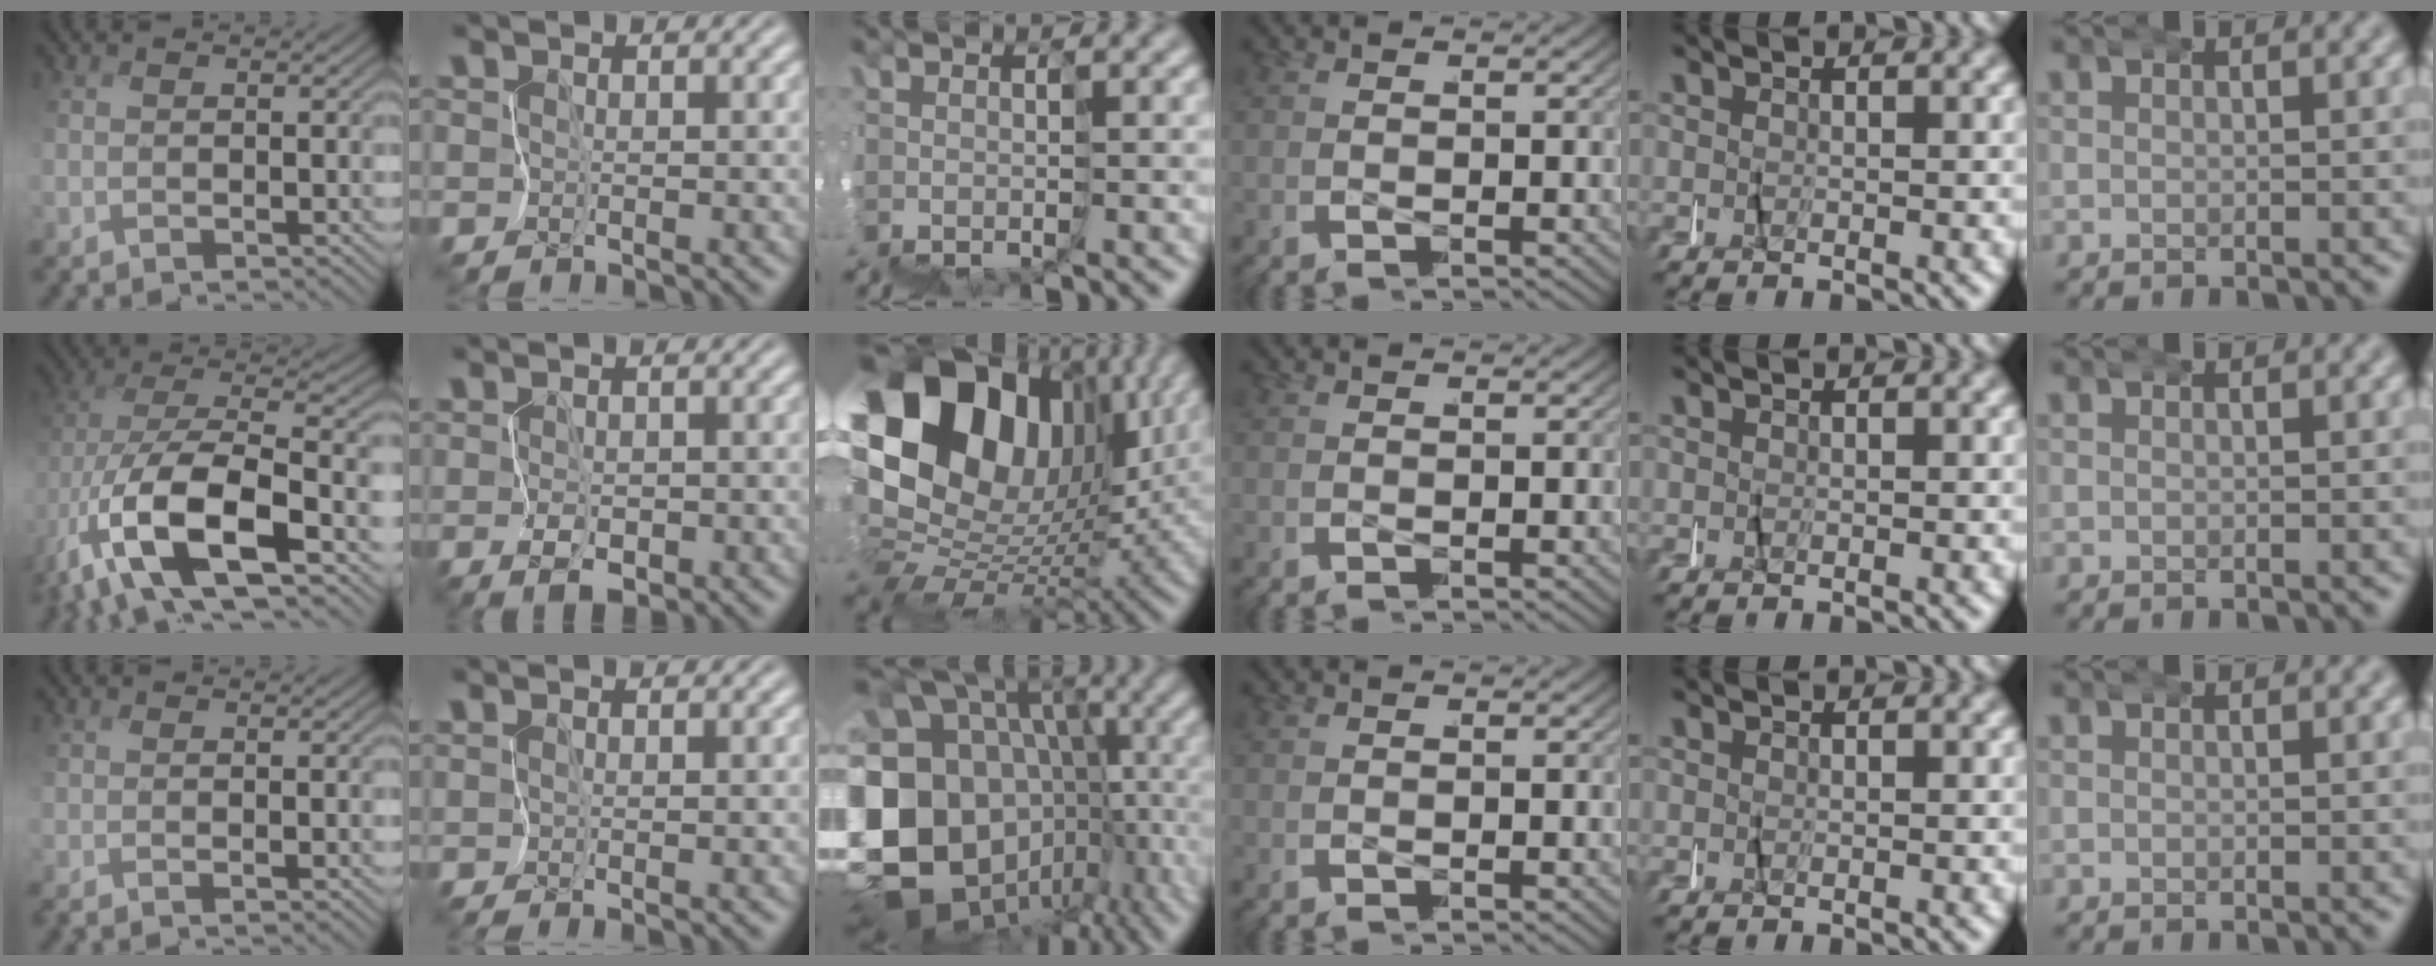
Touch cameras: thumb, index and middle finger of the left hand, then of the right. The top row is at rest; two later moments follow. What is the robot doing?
{"motion": "wrap", "object": "felt sheet"}